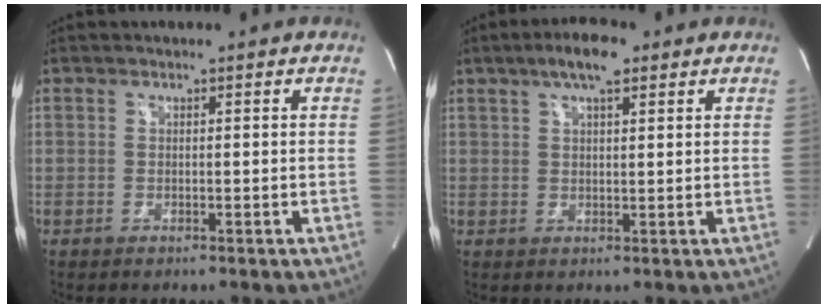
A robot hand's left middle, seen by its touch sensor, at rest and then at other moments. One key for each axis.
{"total": 5.7, "fx": 3.5, "fy": 1.4, "fz": 4.3, "tx": -0.082, "ty": 0.014, "tz": 0.057}